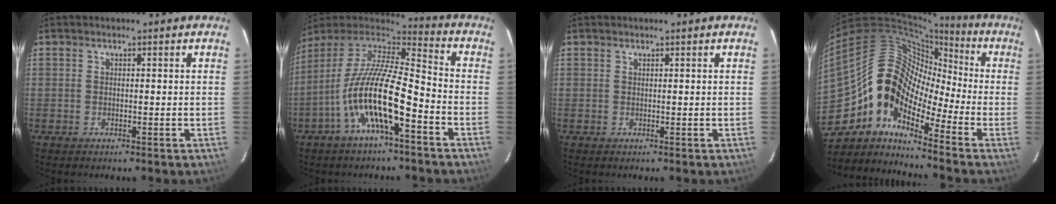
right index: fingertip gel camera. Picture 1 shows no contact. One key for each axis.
{"total": 16.8, "fx": -6.8, "fy": 4.0, "fz": 14.8, "tx": -0.275, "ty": -0.015, "tz": -0.136}
{"total": 0.0}
{"total": 13.9, "fx": -6.6, "fy": 7.9, "fz": 9.3, "tx": -0.154, "ty": 0.014, "tz": -0.145}